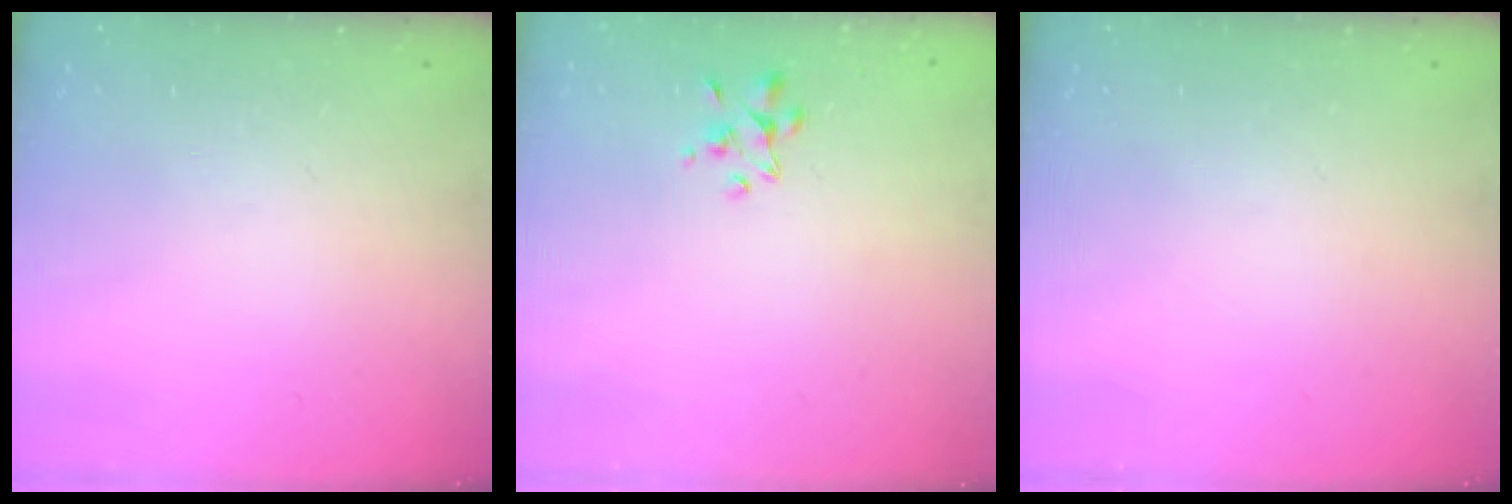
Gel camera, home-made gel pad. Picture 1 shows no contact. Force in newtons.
{"total": 2.9, "press": 2.8, "slide": 0.9}
{"total": 0.0}